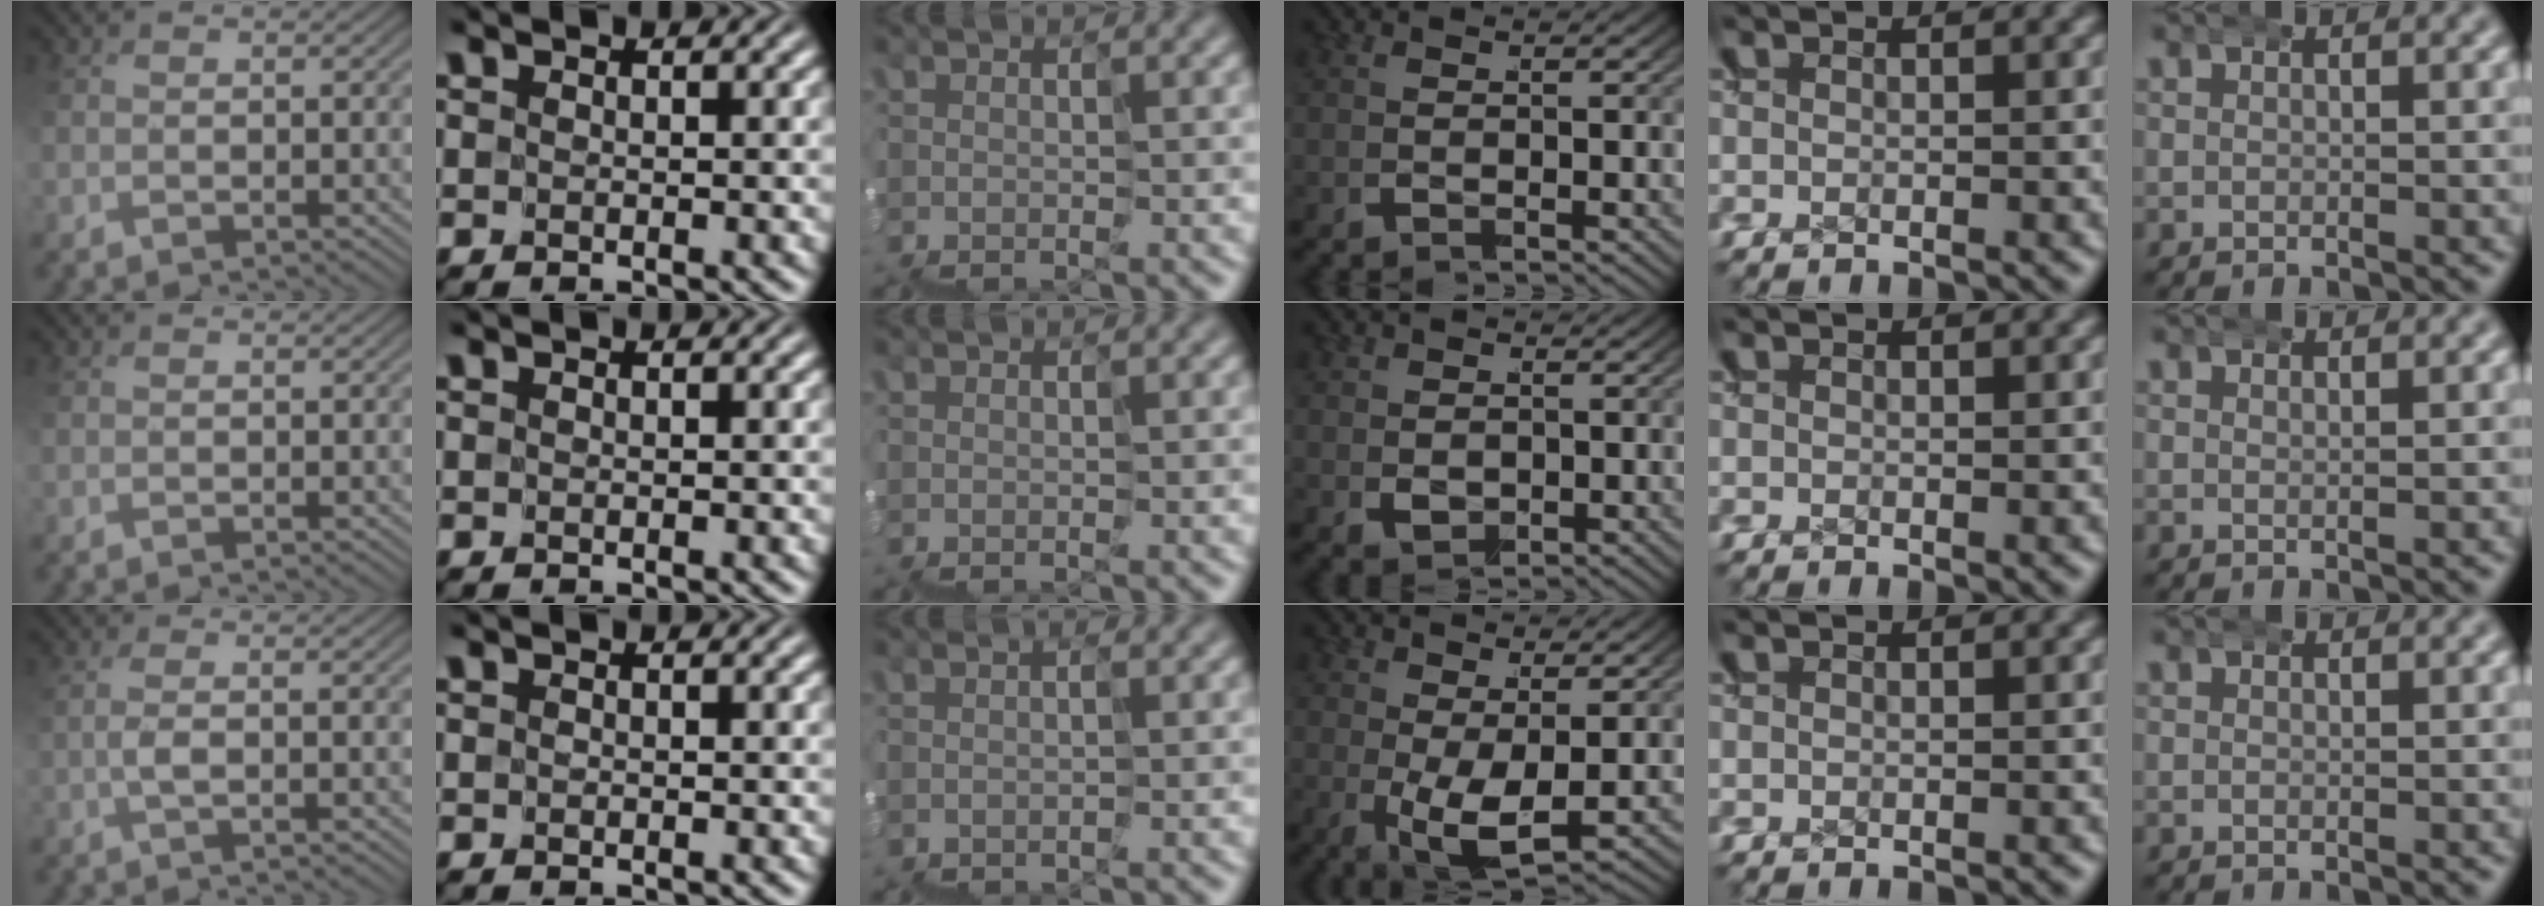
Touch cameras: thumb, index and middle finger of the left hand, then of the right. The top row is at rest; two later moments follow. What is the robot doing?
{"motion": "wrap", "object": "ethernet cable"}